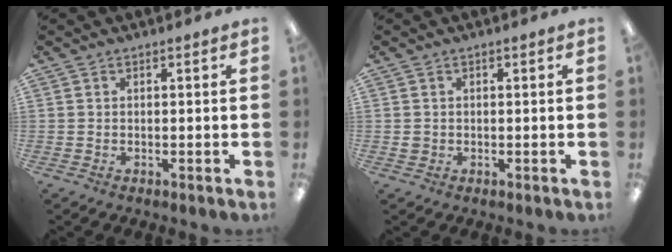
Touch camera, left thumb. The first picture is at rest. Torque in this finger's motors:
{"motor_torque": [-0.37, 0.27, 0.32, -0.21, 0.00]}